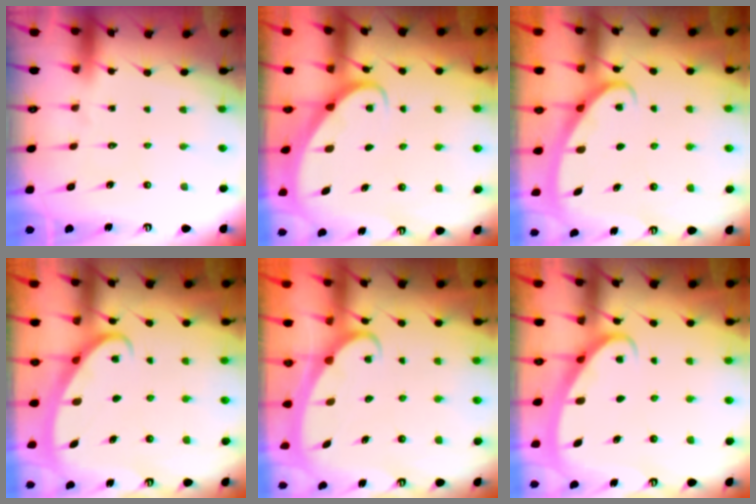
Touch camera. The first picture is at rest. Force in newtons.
{"total": 2.2, "press": 2.2, "slide": 0.1}
{"total": 2.8, "press": 2.8, "slide": 0.4}
{"total": 2.6, "press": 2.6, "slide": 0.5}
{"total": 2.4, "press": 2.4, "slide": 0.3}
{"total": 2.5, "press": 2.5, "slide": 0.5}